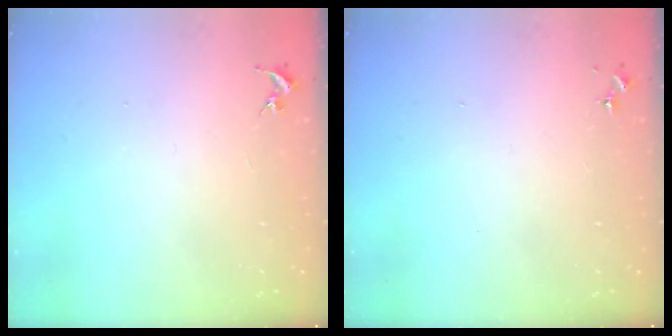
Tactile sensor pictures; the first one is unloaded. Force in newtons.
{"total": 0.0}